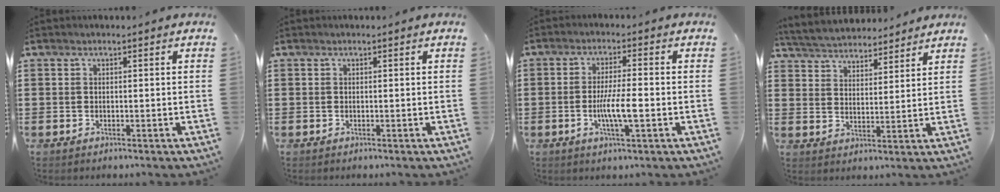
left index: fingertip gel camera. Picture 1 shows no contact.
{"total": 0.0}
{"total": 6.0, "force": [-1.3, 1.0, 5.8], "torque": [-0.113, -0.003, -0.028]}
{"total": 4.4, "force": [4.4, 0.7, 0.2], "torque": [-0.025, -0.022, 0.077]}